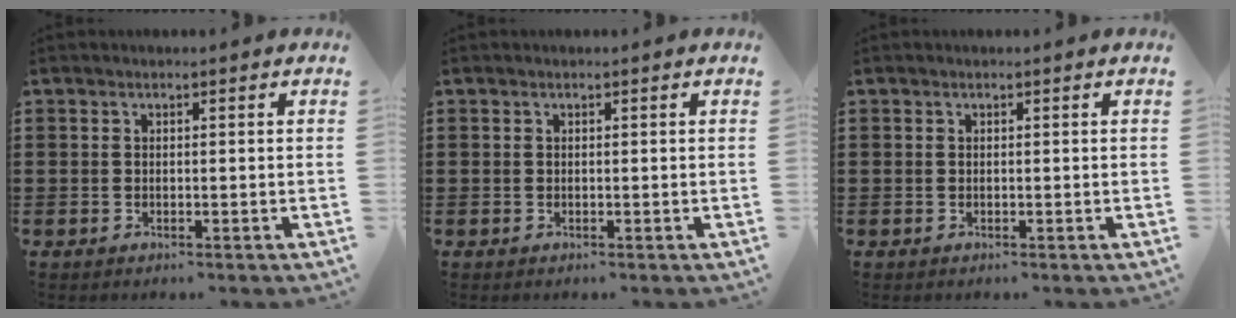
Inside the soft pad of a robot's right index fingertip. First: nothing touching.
{"total": 0.0}
{"total": 0.0}